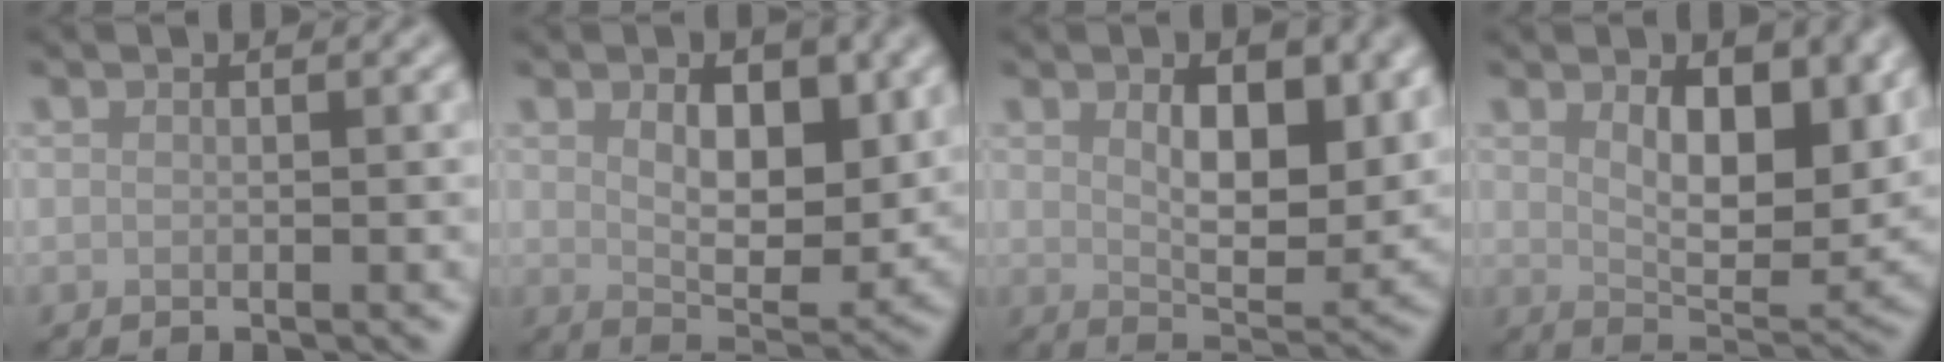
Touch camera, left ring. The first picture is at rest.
{"total": 6.6, "force": [1.6, 3.6, 5.4], "torque": [-0.080, -0.012, 0.032]}
{"total": 6.8, "force": [1.8, 3.2, 5.7], "torque": [-0.087, -0.010, 0.035]}
{"total": 7.4, "force": [2.3, 3.6, 6.1], "torque": [-0.098, -0.013, 0.042]}